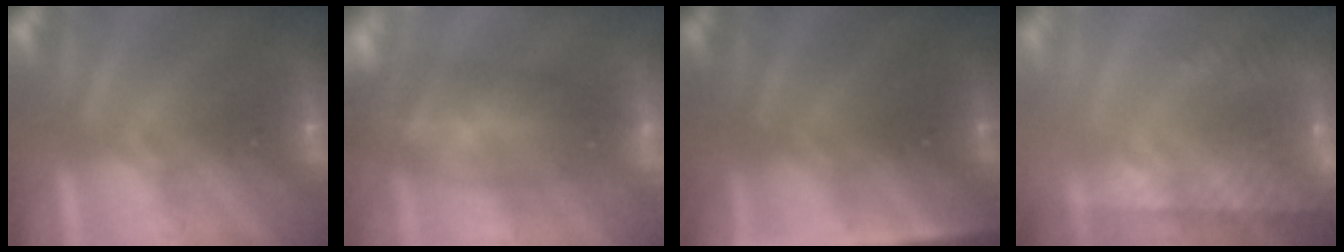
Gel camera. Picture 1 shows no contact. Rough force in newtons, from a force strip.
{"total": 7.6}
{"total": 4.8}
{"total": 6.9}